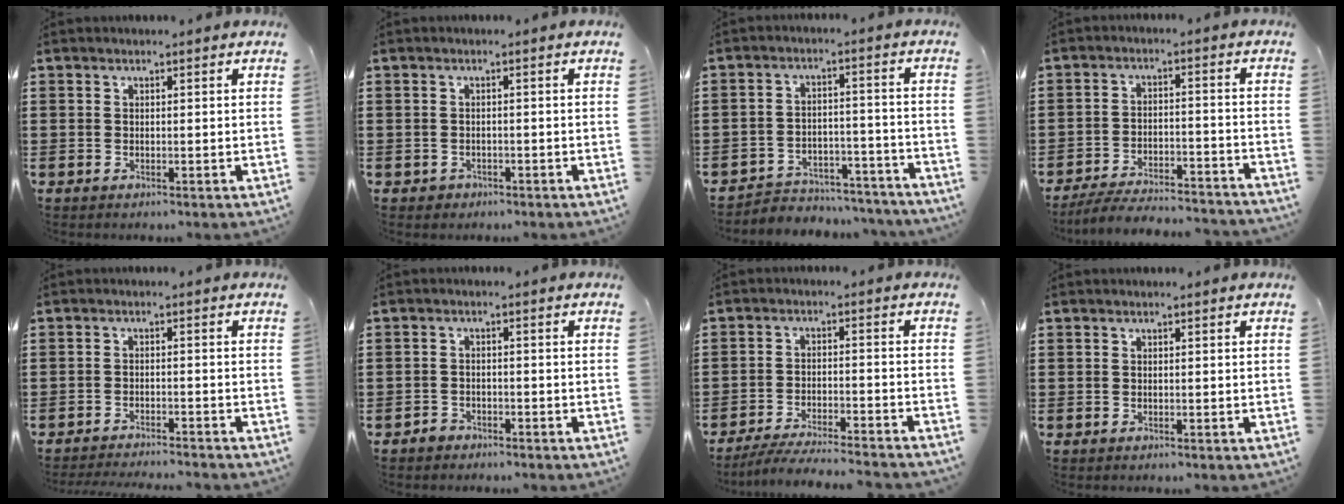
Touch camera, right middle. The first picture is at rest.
{"total": 0.8, "force": [-0.5, 0.5, 0.0], "torque": [-0.003, 0.003, -0.013]}
{"total": 4.6, "force": [-4.5, 1.0, 0.3], "torque": [-0.008, 0.012, -0.095]}
{"total": 5.6, "force": [-5.4, 0.4, 1.5], "torque": [-0.036, -0.002, -0.108]}
{"total": 2.5, "force": [-2.5, -0.3, 0.3], "torque": [-0.009, -0.002, -0.051]}
{"total": 1.7, "force": [-1.6, 0.6, 0.0], "torque": [-0.006, 0.003, -0.035]}
{"total": 5.3, "force": [-5.0, -0.1, 1.6], "torque": [-0.031, -0.009, -0.099]}
{"total": 0.0}